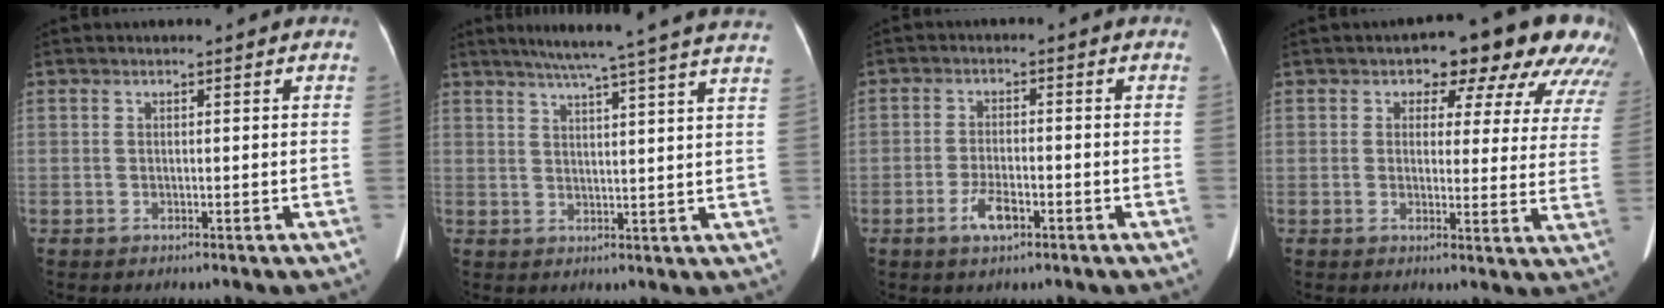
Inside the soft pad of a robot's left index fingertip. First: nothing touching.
{"total": 19.0, "force": [16.2, -1.3, 9.8], "torque": [-0.151, -0.008, 0.200]}
{"total": 4.0, "force": [-2.3, 1.3, 3.0], "torque": [-0.061, -0.001, -0.039]}
{"total": 14.0, "force": [9.8, 6.3, 7.8], "torque": [-0.062, 0.015, 0.087]}